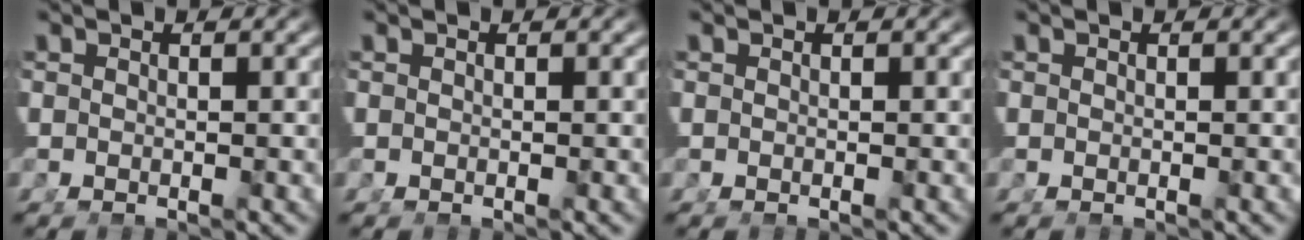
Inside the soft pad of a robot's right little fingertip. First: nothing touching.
{"total": 0.0}
{"total": 0.0}
{"total": 0.0}